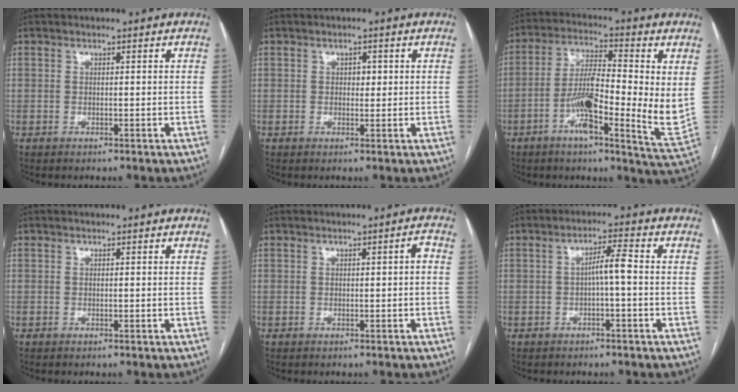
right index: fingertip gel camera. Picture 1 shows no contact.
{"total": 1.6, "force": [0.3, 1.0, 1.2], "torque": [-0.013, 0.002, 0.003]}
{"total": 14.1, "force": [-1.2, 2.2, 13.9], "torque": [-0.232, -0.006, -0.031]}
{"total": 0.0}
{"total": 1.3, "force": [0.0, 0.2, 1.3], "torque": [-0.014, 0.004, 0.000]}
{"total": 3.6, "force": [-0.5, 0.2, 3.6], "torque": [-0.059, 0.010, -0.006]}